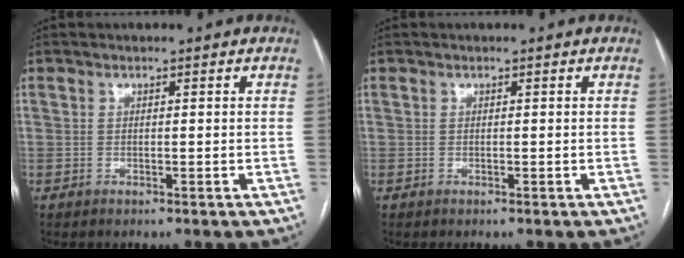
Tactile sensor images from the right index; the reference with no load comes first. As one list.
[{"total": 0.0}]